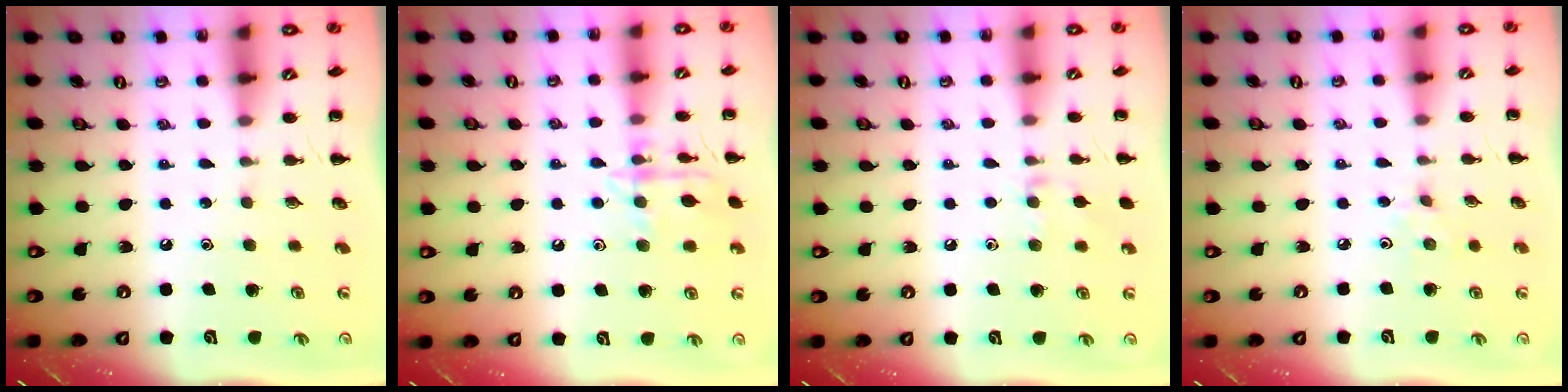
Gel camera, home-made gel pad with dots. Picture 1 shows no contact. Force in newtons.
{"total": 11.7, "press": 11.7, "slide": 0.6}
{"total": 6.9, "press": 6.7, "slide": 1.8}
{"total": 2.5, "press": 2.3, "slide": 0.9}